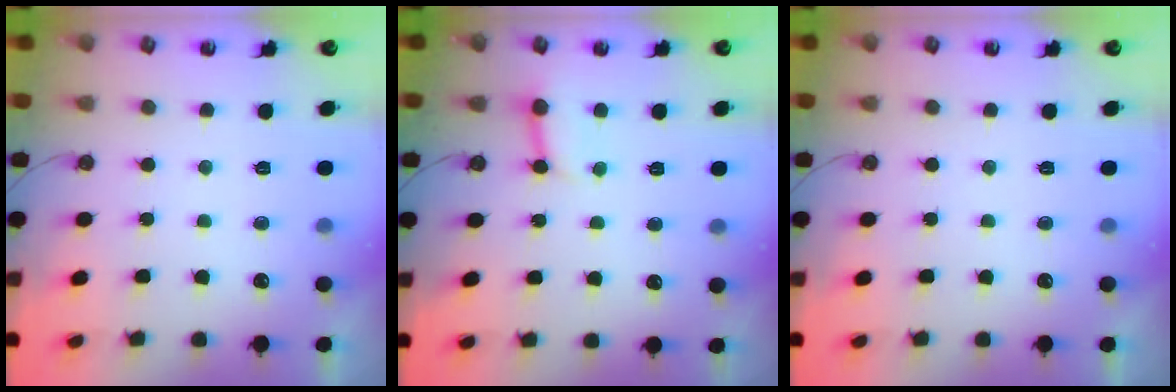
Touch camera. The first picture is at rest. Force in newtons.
{"total": 4.1, "press": 4.1, "slide": 0.5}
{"total": 0.0}